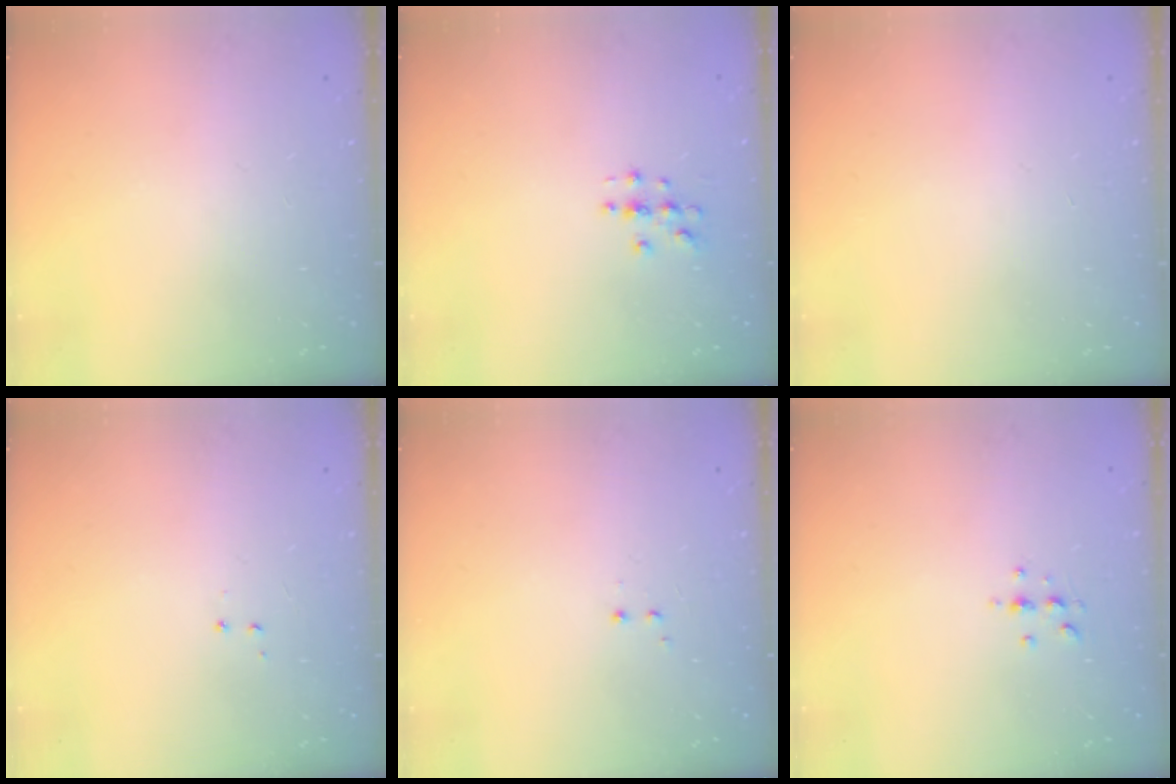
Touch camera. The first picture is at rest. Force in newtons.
{"total": 3.1, "press": 3.1, "slide": 0.3}
{"total": 0.0}
{"total": 3.5, "press": 3.5, "slide": 0.5}
{"total": 1.2, "press": 1.0, "slide": 0.6}
{"total": 3.5, "press": 3.4, "slide": 0.3}